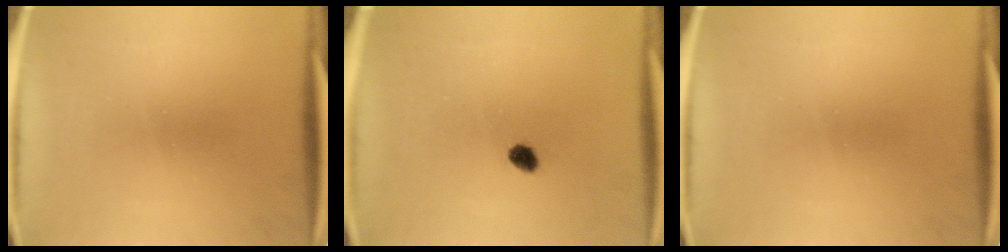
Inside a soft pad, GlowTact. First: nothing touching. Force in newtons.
{"total": 2.2}
{"total": 0.0}